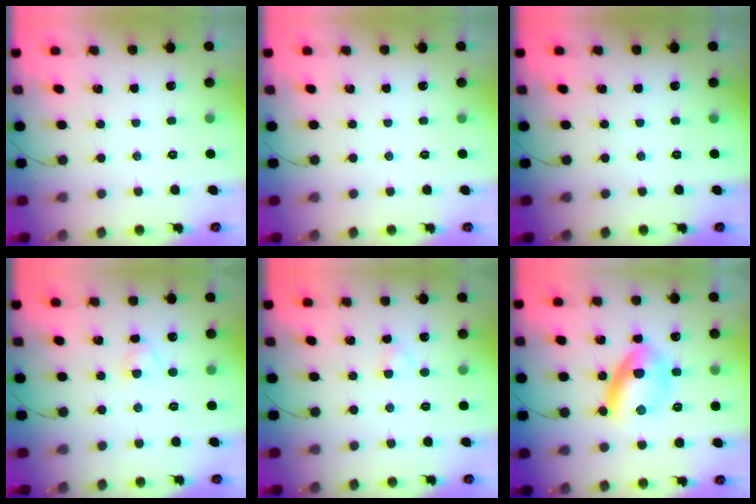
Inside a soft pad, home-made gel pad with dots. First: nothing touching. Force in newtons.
{"total": 0.0}
{"total": 0.0}
{"total": 2.8, "press": 2.6, "slide": 1.1}
{"total": 1.8, "press": 1.5, "slide": 0.9}
{"total": 9.7, "press": 9.7, "slide": 0.5}